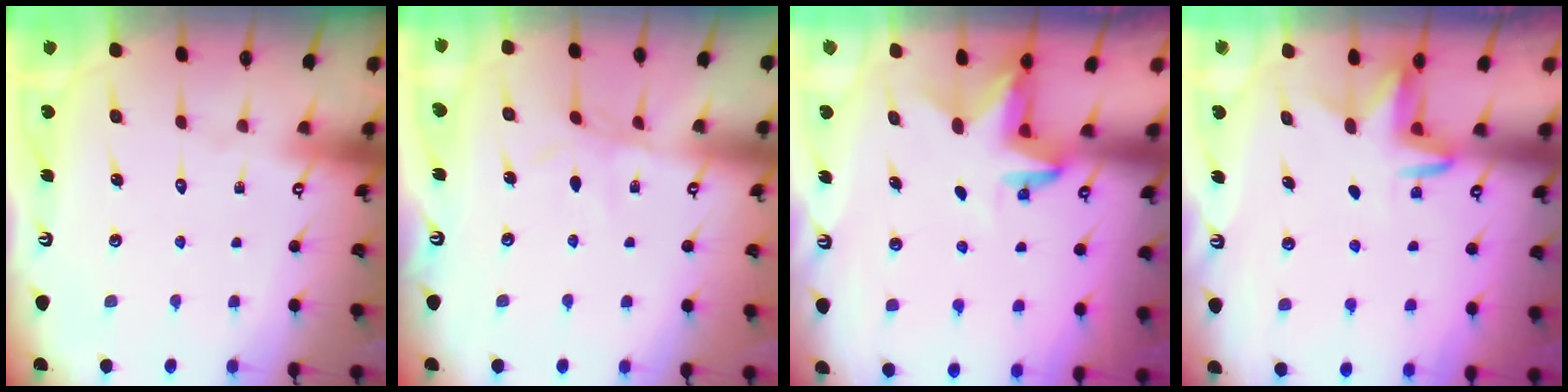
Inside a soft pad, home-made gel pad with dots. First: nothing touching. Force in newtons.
{"total": 3.7, "press": 3.6, "slide": 0.4}
{"total": 3.2, "press": 3.2, "slide": 0.1}
{"total": 3.7, "press": 3.7, "slide": 0.4}